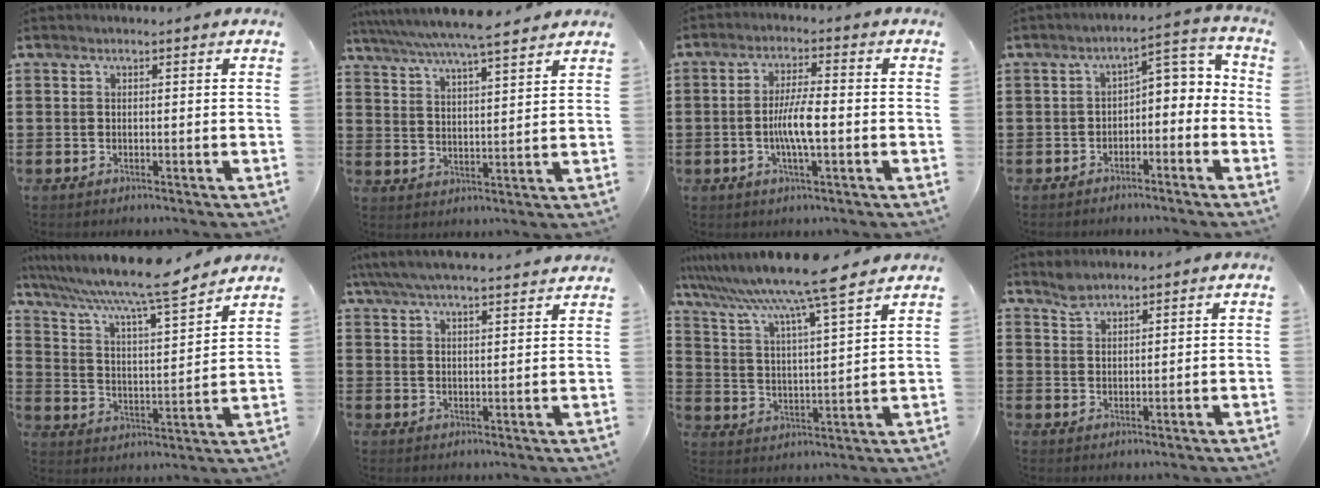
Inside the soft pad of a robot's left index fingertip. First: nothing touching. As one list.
[{"total": 6.5, "force": [5.8, -0.1, 2.9], "torque": [-0.076, -0.026, 0.100]}, {"total": 6.1, "force": [-1.2, 1.3, 5.8], "torque": [-0.122, -0.001, -0.029]}, {"total": 3.3, "force": [-2.4, 1.6, 1.5], "torque": [-0.026, -0.003, -0.061]}, {"total": 8.9, "force": [7.6, 0.7, 4.7], "torque": [-0.122, -0.043, 0.122]}, {"total": 5.2, "force": [4.9, 0.1, 1.8], "torque": [-0.051, -0.020, 0.086]}, {"total": 8.9, "force": [7.7, -1.0, 4.2], "torque": [-0.114, -0.055, 0.124]}, {"total": 2.3, "force": [2.1, 0.8, 0.5], "torque": [-0.015, 0.001, 0.041]}]